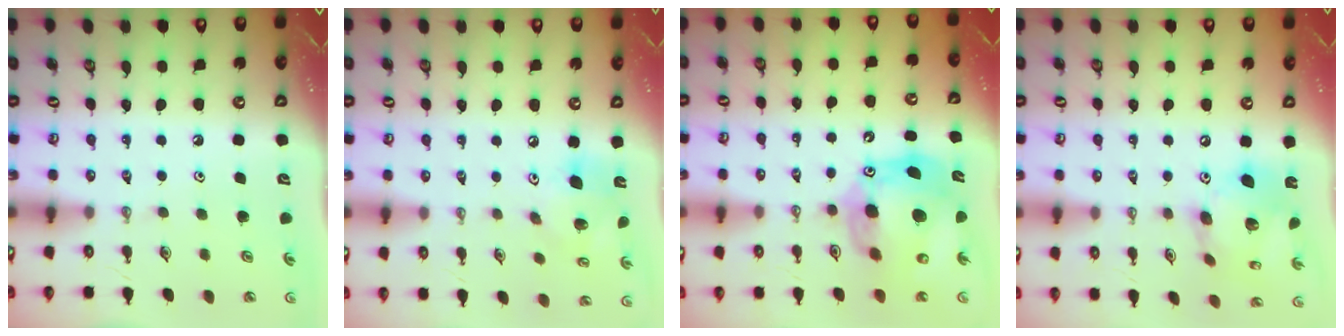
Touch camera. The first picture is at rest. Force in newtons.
{"total": 13.6, "press": 13.3, "slide": 3.0}
{"total": 18.0, "press": 17.8, "slide": 2.2}
{"total": 16.0, "press": 15.9, "slide": 1.8}